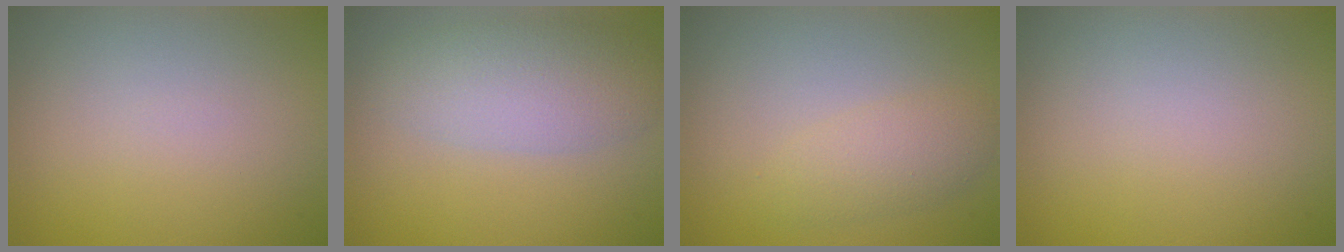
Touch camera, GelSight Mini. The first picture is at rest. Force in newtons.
{"total": 5.0, "press": 5.0, "slide": 0.3}
{"total": 2.4, "press": 2.4, "slide": 0.1}
{"total": 0.0}